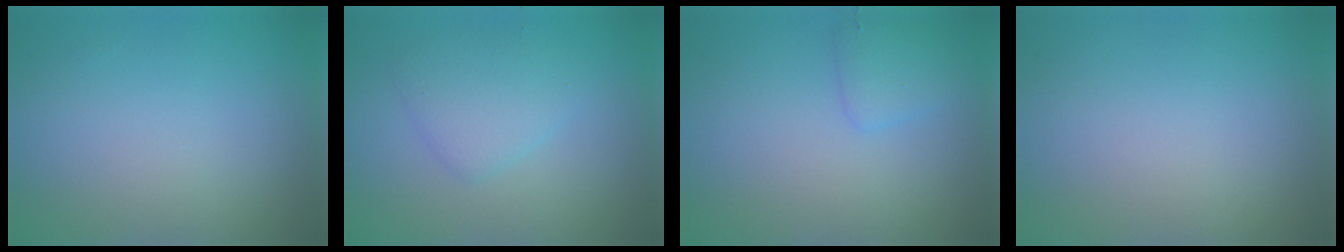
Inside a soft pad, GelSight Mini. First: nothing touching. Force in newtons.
{"total": 2.8, "press": 2.8, "slide": 0.2}
{"total": 1.7, "press": 1.7, "slide": 0.1}
{"total": 0.0}